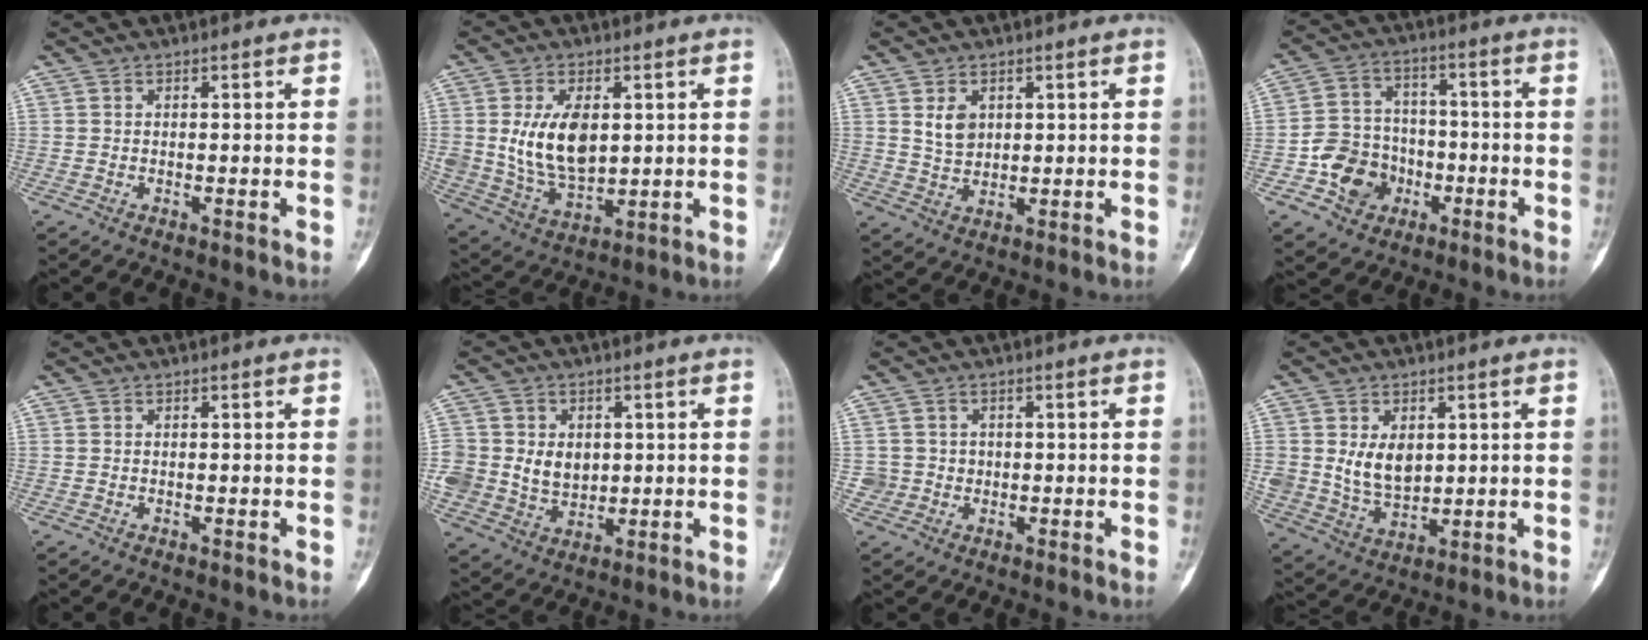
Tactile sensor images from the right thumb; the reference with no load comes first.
{"total": 13.1, "force": [2.1, 7.9, 10.2], "torque": [-0.169, -0.016, 0.053]}
{"total": 4.6, "force": [1.6, 3.3, 2.7], "torque": [-0.035, -0.013, 0.036]}
{"total": 10.7, "force": [-3.9, 9.1, 4.0], "torque": [-0.034, 0.034, -0.067]}
{"total": 0.0}
{"total": 10.5, "force": [0.8, 8.9, 5.6], "torque": [-0.077, -0.001, 0.032]}
{"total": 3.0, "force": [-0.1, 3.0, -0.1], "torque": [0.026, 0.010, -0.001]}
{"total": 8.4, "force": [1.8, 6.0, 5.6], "torque": [-0.076, -0.016, 0.050]}